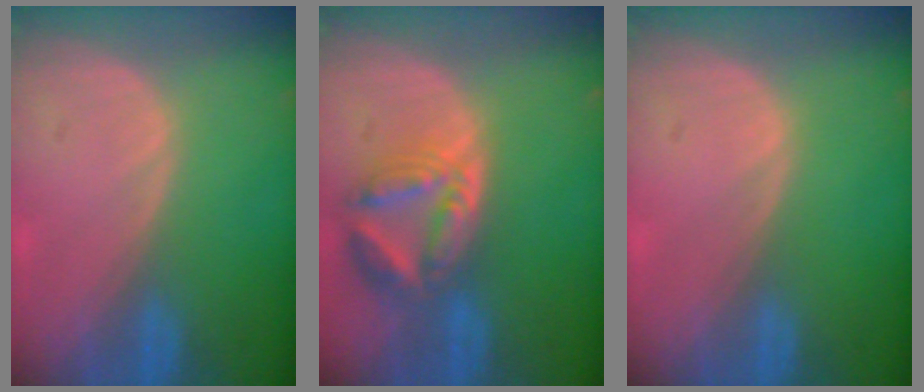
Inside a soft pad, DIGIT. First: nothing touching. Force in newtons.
{"total": 8.0, "press": 7.0, "slide": 3.9}
{"total": 0.0}